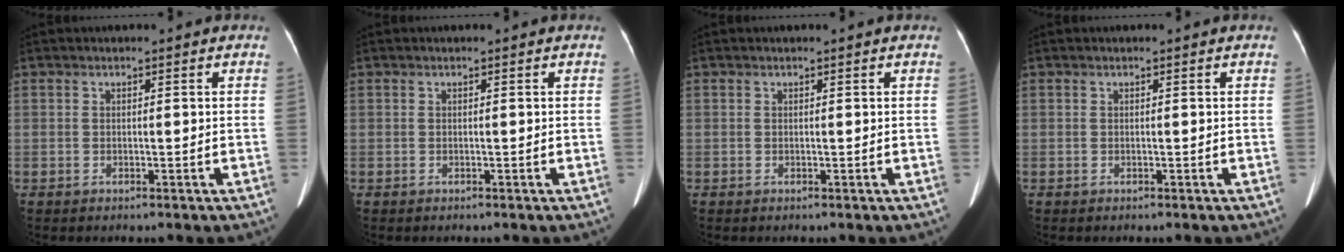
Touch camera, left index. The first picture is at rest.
{"total": 0.0}
{"total": 0.0}
{"total": 0.0}